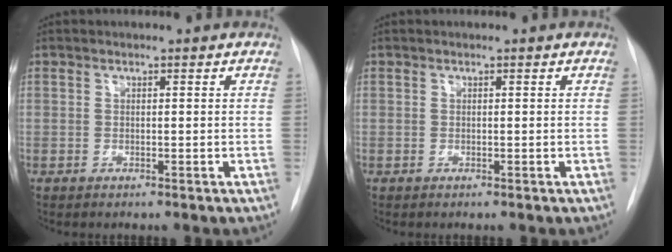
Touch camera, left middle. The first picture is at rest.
{"total": 0.0}